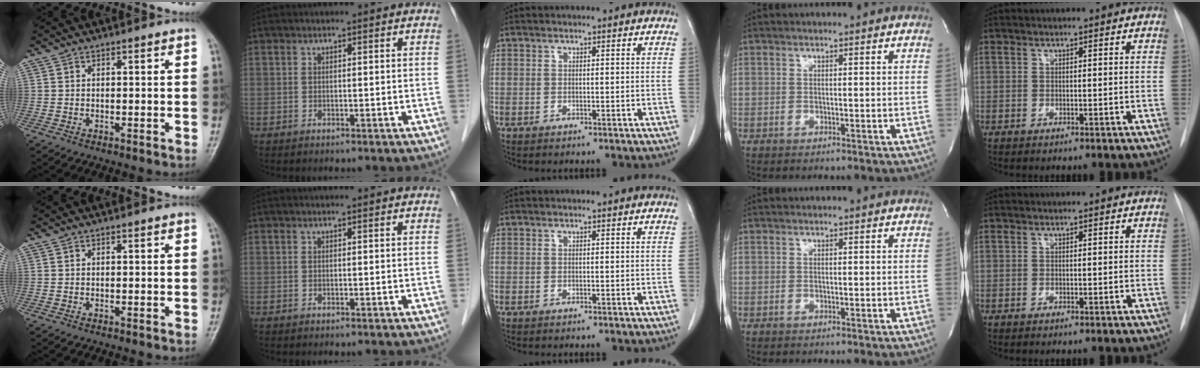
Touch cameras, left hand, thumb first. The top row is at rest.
{}